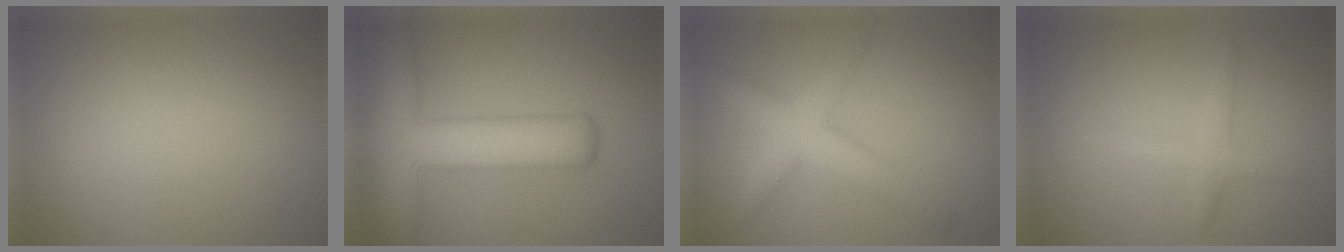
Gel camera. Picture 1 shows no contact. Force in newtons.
{"total": 9.9, "press": 9.9, "slide": 0.4}
{"total": 4.7, "press": 4.7, "slide": 0.1}
{"total": 1.8, "press": 1.8, "slide": 0.1}